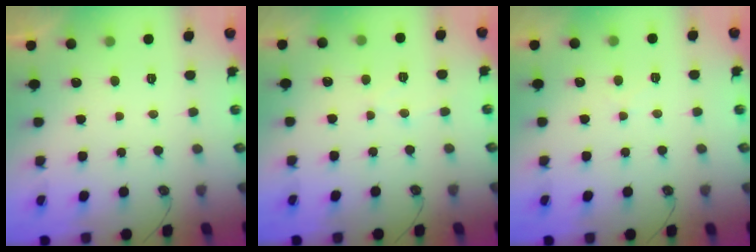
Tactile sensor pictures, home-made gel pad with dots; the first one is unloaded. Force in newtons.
{"total": 5.4, "press": 5.4, "slide": 0.2}
{"total": 3.8, "press": 3.8, "slide": 0.5}